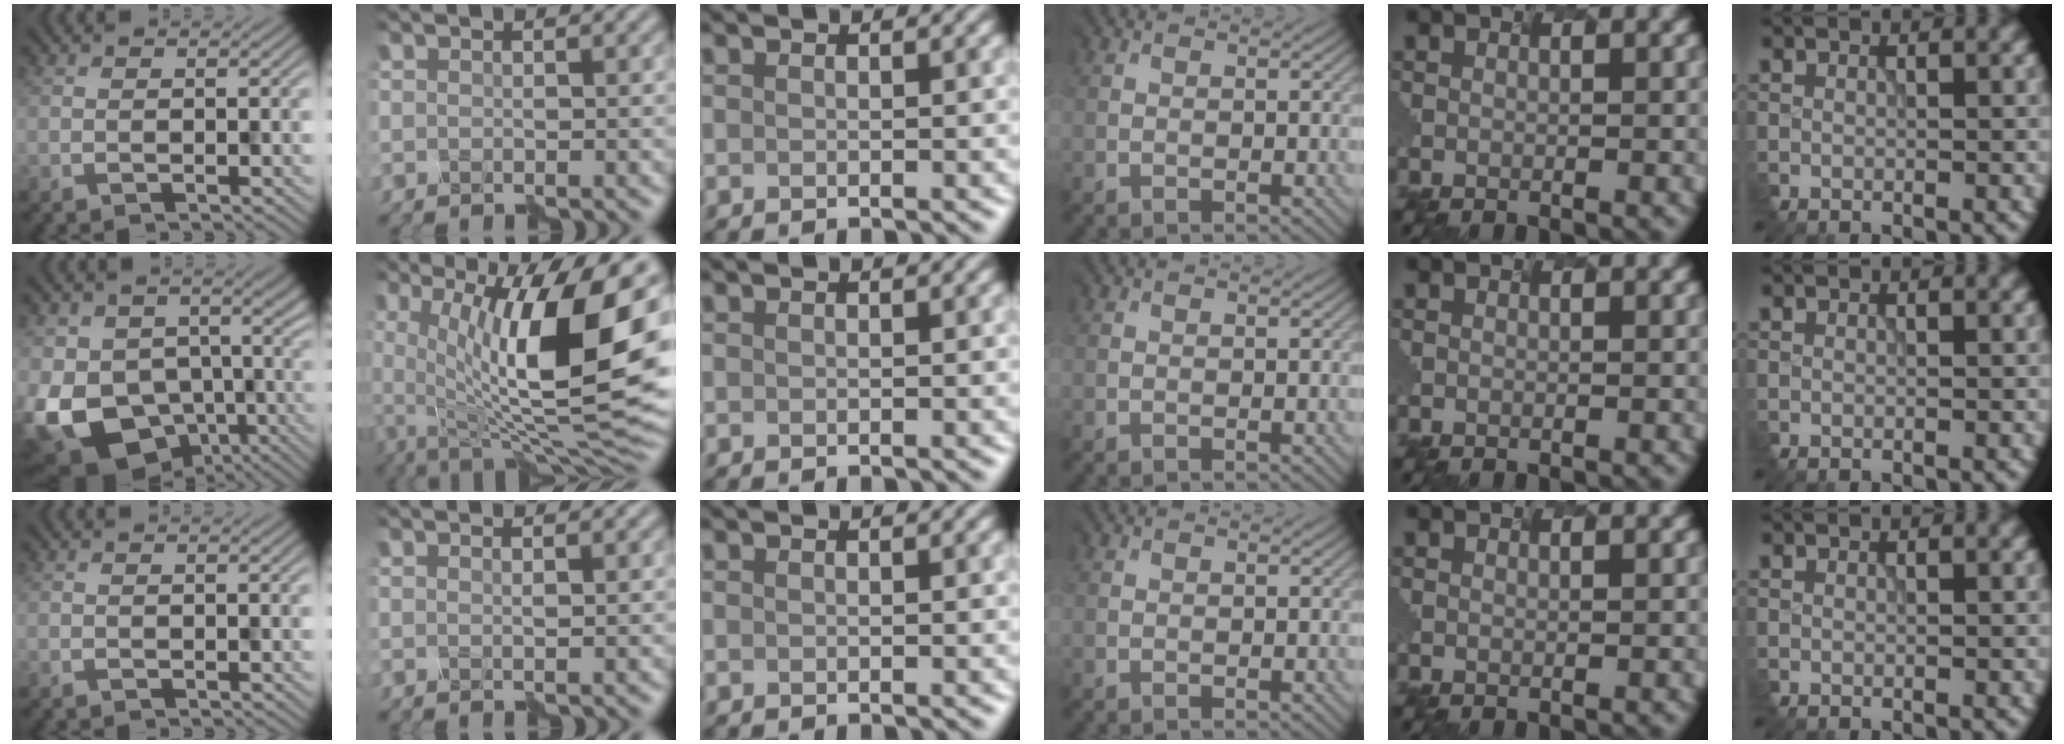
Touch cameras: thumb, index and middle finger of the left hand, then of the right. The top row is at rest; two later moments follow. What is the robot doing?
{"motion": "disassemble", "object": "puzzle pieces"}